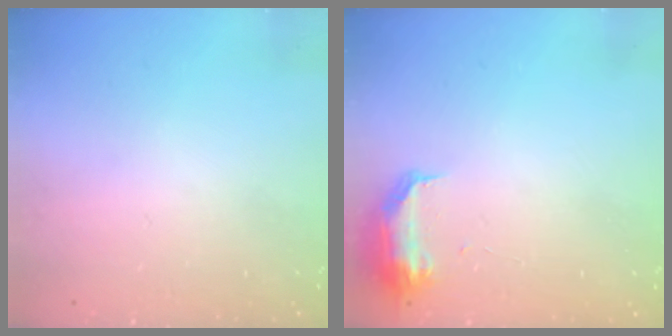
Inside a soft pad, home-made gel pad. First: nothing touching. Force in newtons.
{"total": 8.5, "press": 8.4, "slide": 0.9}